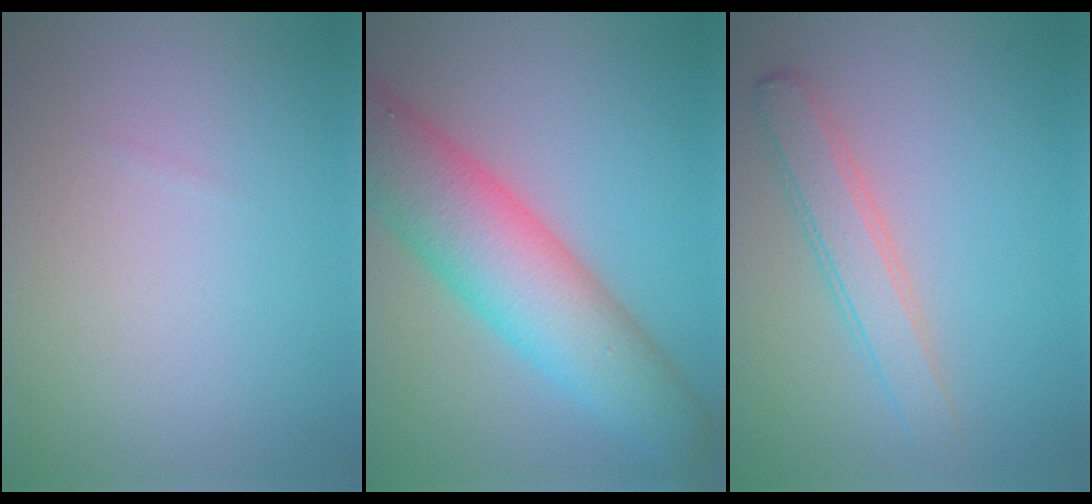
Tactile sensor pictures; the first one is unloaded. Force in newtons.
{"total": 9.7, "press": 9.6, "slide": 0.6}
{"total": 2.9, "press": 2.9, "slide": 0.1}